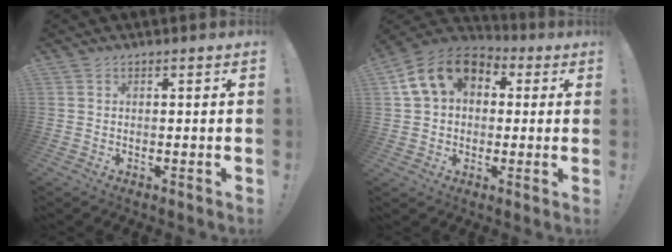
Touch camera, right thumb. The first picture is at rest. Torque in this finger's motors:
{"motor_torque": [1.46, 2.42, 0.26, 0.05, 0.25]}